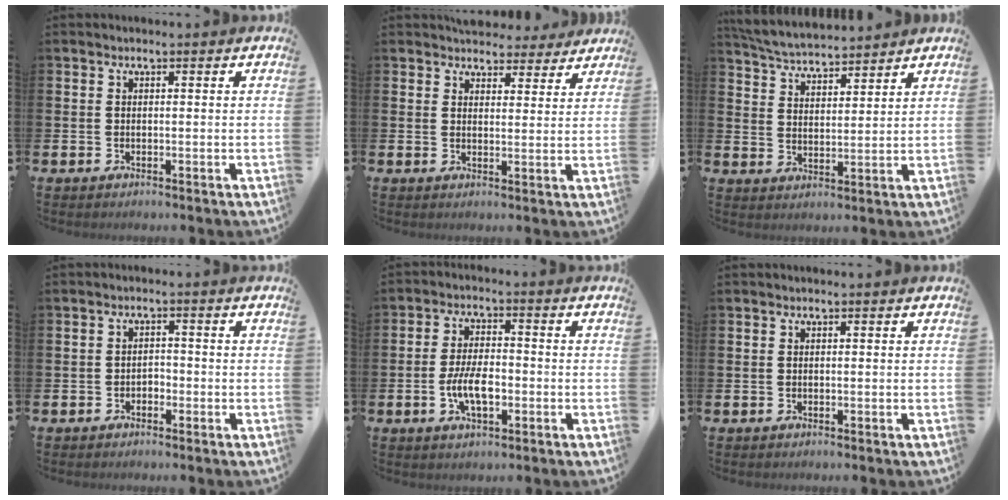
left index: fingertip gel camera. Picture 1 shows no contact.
{"total": 4.5, "force": [4.3, 1.6, 0.1], "torque": [-0.003, -0.025, 0.076]}
{"total": 5.1, "force": [5.0, 0.5, 0.4], "torque": [-0.029, -0.030, 0.089]}
{"total": 1.4, "force": [-1.0, 1.0, 0.2], "torque": [-0.003, -0.001, -0.024]}
{"total": 5.5, "force": [-1.3, 2.5, 4.7], "torque": [-0.088, 0.000, -0.029]}
{"total": 0.0}